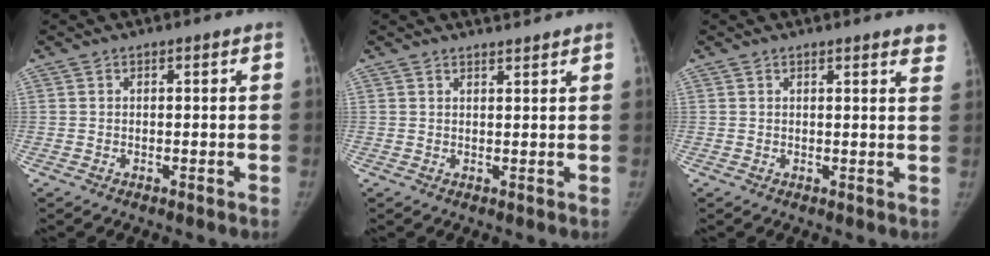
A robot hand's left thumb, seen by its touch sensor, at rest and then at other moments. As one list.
[{"total": 1.8, "force": [1.8, 0.0, 0.3], "torque": [0.002, -0.011, 0.029]}, {"total": 5.0, "force": [4.1, 0.9, 2.8], "torque": [-0.014, -0.012, 0.033]}]